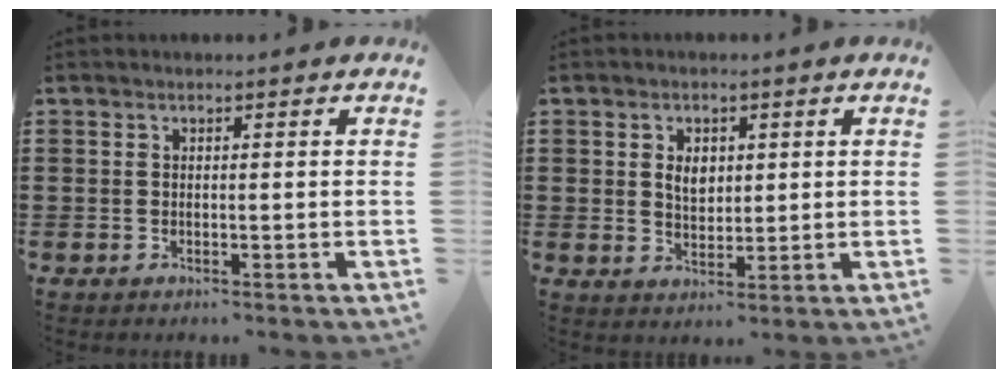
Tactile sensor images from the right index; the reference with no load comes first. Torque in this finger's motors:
{"motor_torque": [0.01, 0.01, 0.10, 0.06]}